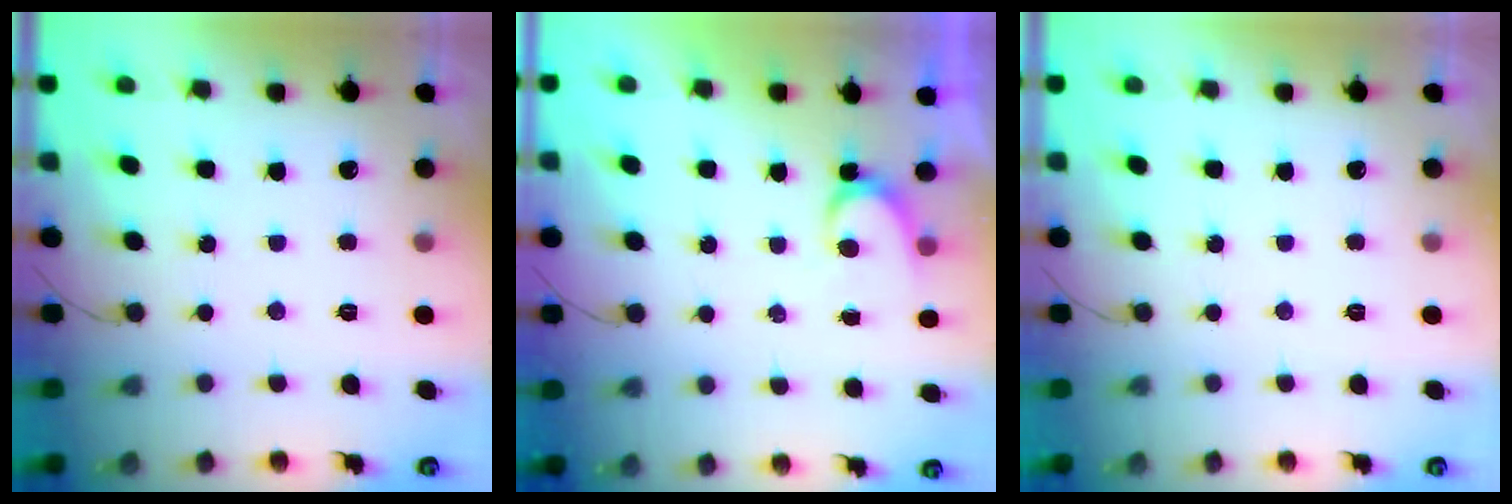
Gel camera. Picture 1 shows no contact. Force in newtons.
{"total": 4.8, "press": 4.8, "slide": 0.6}
{"total": 0.0}